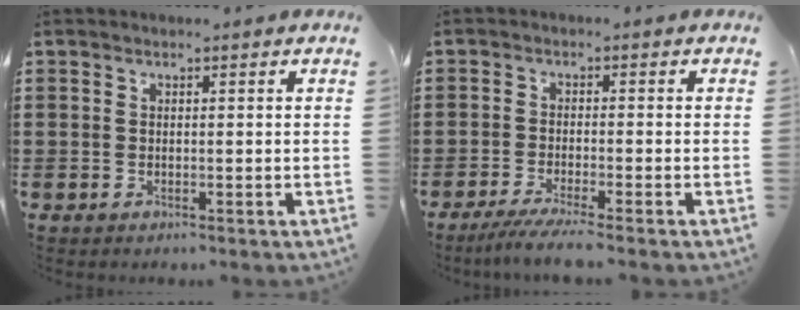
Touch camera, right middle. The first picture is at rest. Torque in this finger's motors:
{"motor_torque": [2.13, 0.01, 0.25, 0.08]}